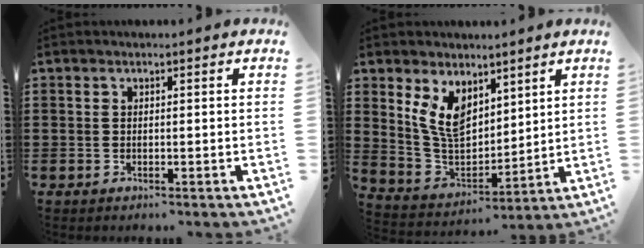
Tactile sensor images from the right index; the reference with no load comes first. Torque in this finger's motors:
{"motor_torque": [0.58, 0.26, 0.61, 0.09]}